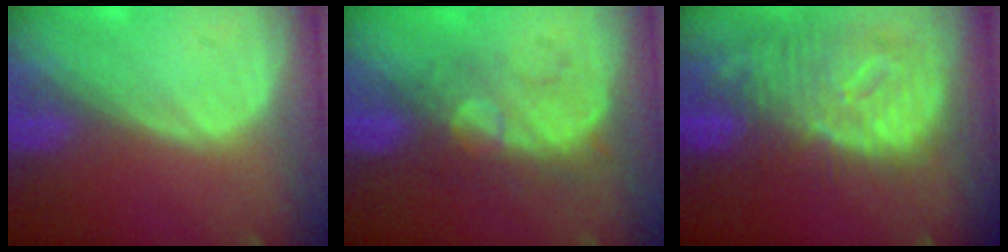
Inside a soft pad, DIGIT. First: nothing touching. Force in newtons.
{"total": 8.5, "press": 7.6, "slide": 3.7}
{"total": 12.5, "press": 10.8, "slide": 6.4}